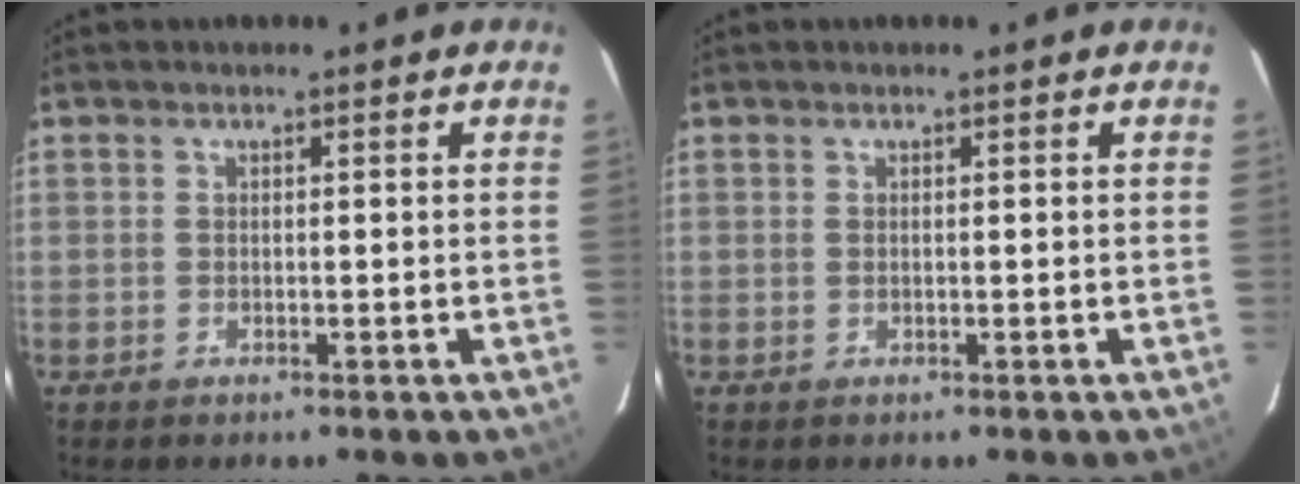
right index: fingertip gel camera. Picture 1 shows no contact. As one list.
[{"total": 0.0}]